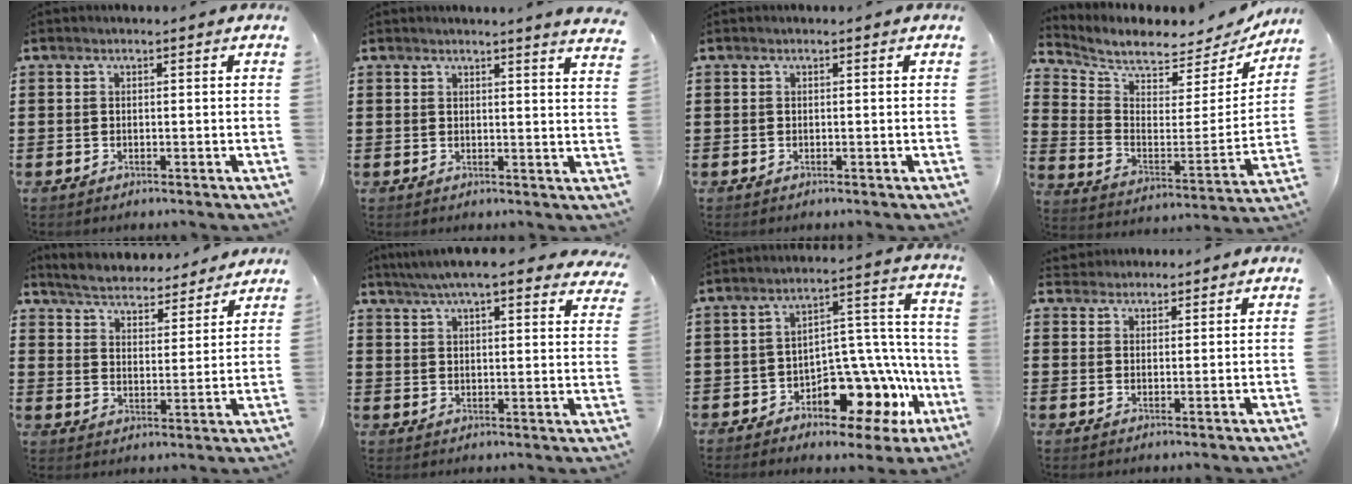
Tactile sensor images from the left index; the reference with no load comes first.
{"total": 2.5, "force": [2.3, -0.7, 0.7], "torque": [-0.018, -0.011, 0.043]}
{"total": 0.0}
{"total": 5.1, "force": [4.9, 0.8, 1.1], "torque": [-0.052, -0.055, 0.080]}
{"total": 4.5, "force": [4.5, -0.1, 0.2], "torque": [-0.029, -0.036, 0.074]}
{"total": 6.7, "force": [5.9, 0.3, 3.2], "torque": [-0.080, -0.018, 0.105]}
{"total": 10.5, "force": [-6.1, 5.5, 6.4], "torque": [-0.101, 0.003, -0.106]}
{"total": 2.4, "force": [2.1, 1.0, -0.3], "torque": [-0.002, 0.003, 0.041]}